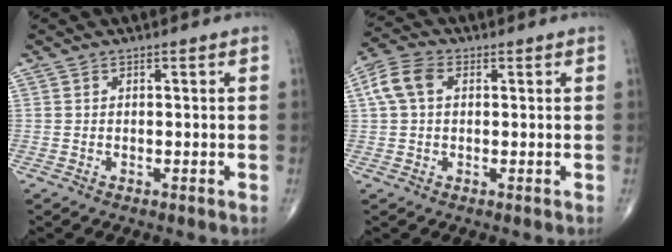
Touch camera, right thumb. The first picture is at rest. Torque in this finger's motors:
{"motor_torque": [0.27, 0.41, 0.58, 0.08, 0.02]}